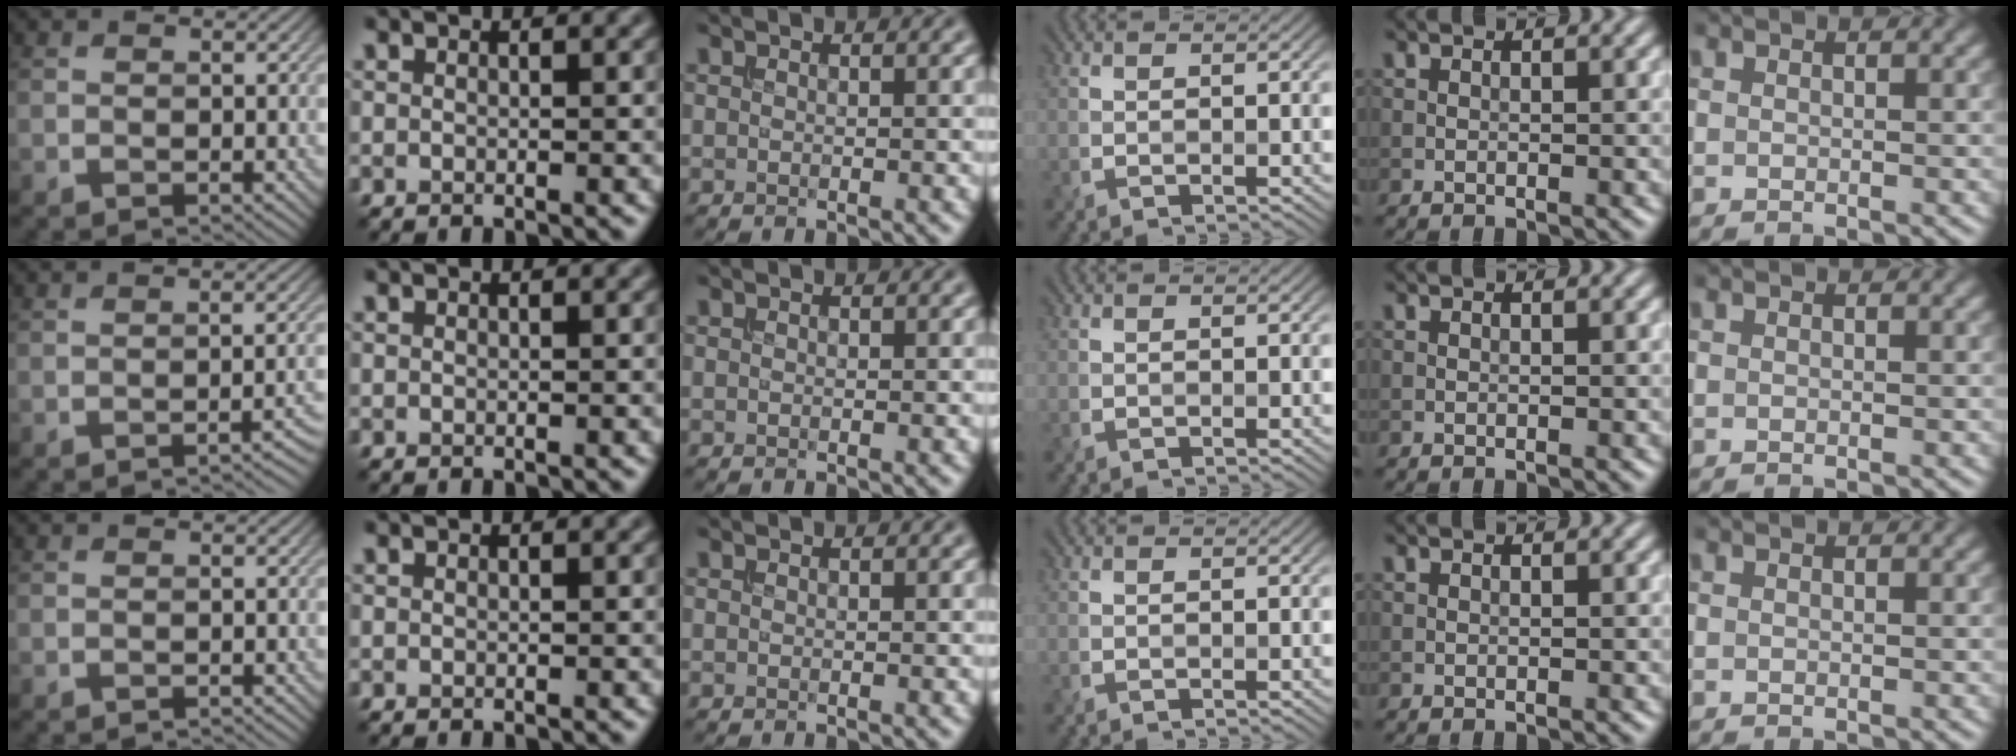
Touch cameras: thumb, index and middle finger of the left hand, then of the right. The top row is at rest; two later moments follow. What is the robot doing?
{"motion": "extract", "object": "bucket"}